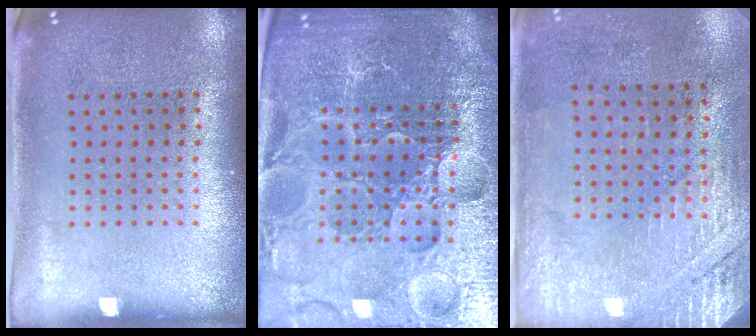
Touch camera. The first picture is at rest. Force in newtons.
{"total": 6.0, "press": 5.4, "slide": 2.7}
{"total": 2.7, "press": 2.4, "slide": 1.3}